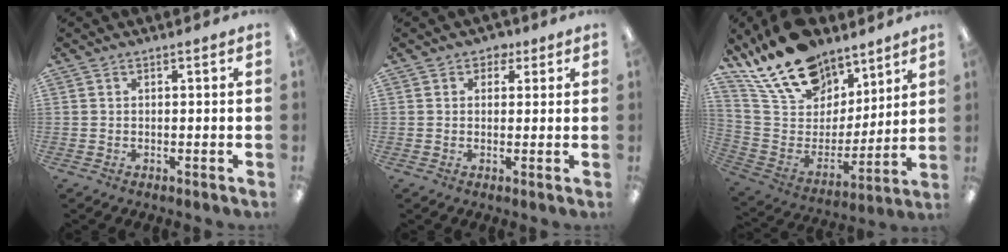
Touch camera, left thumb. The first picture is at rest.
{"total": 2.6, "force": [1.3, 2.2, 0.7], "torque": [0.000, 0.001, 0.020]}
{"total": 20.6, "force": [15.4, 11.2, 7.8], "torque": [-0.161, -0.097, 0.286]}